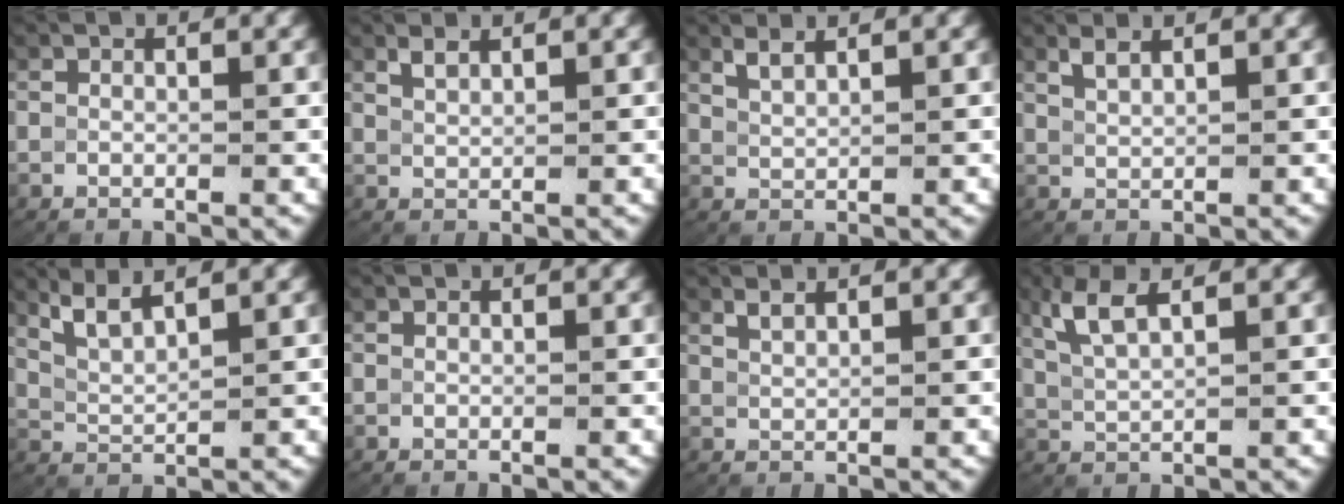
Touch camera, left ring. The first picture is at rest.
{"total": 1.4, "force": [1.3, -0.1, 0.5], "torque": [-0.014, -0.001, 0.031]}
{"total": 2.1, "force": [1.8, 0.2, 1.0], "torque": [-0.027, -0.002, 0.040]}
{"total": 1.7, "force": [1.5, 0.1, 0.8], "torque": [-0.022, 0.000, 0.034]}
{"total": 4.2, "force": [2.9, 1.9, 2.4], "torque": [-0.061, -0.005, 0.052]}
{"total": 0.0}
{"total": 1.5, "force": [1.4, -0.1, 0.5], "torque": [-0.015, 0.000, 0.031]}
{"total": 4.1, "force": [2.0, 1.7, 3.1], "torque": [-0.079, -0.001, 0.045]}